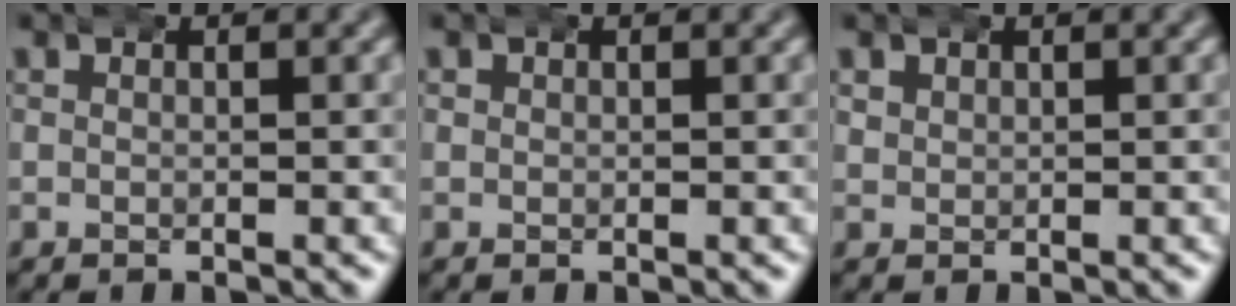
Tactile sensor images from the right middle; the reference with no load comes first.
{"total": 0.7, "force": [0.1, 0.6, 0.3], "torque": [-0.007, -0.001, 0.004]}
{"total": 1.3, "force": [0.6, 1.1, 0.4], "torque": [-0.011, -0.003, 0.015]}